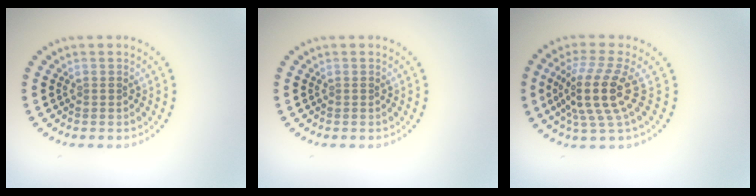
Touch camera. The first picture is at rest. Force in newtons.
{"total": 0.0}
{"total": 4.9, "press": 3.6, "slide": 3.3}